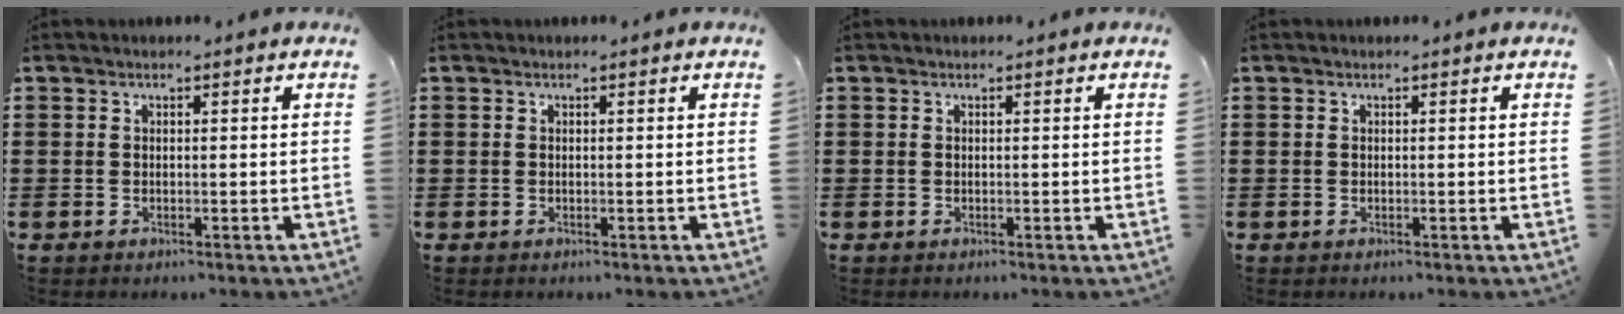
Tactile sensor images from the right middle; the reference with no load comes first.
{"total": 0.0}
{"total": 0.0}
{"total": 0.0}